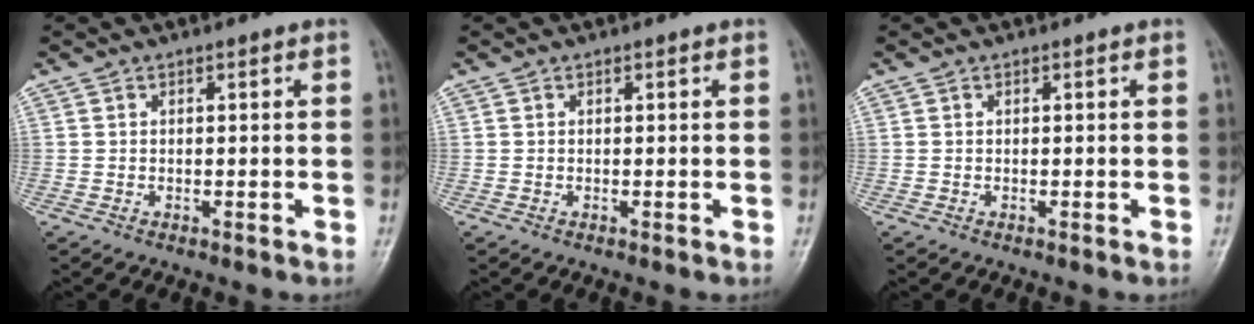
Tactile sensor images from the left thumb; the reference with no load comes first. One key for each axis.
{"total": 0.0}
{"total": 0.0}